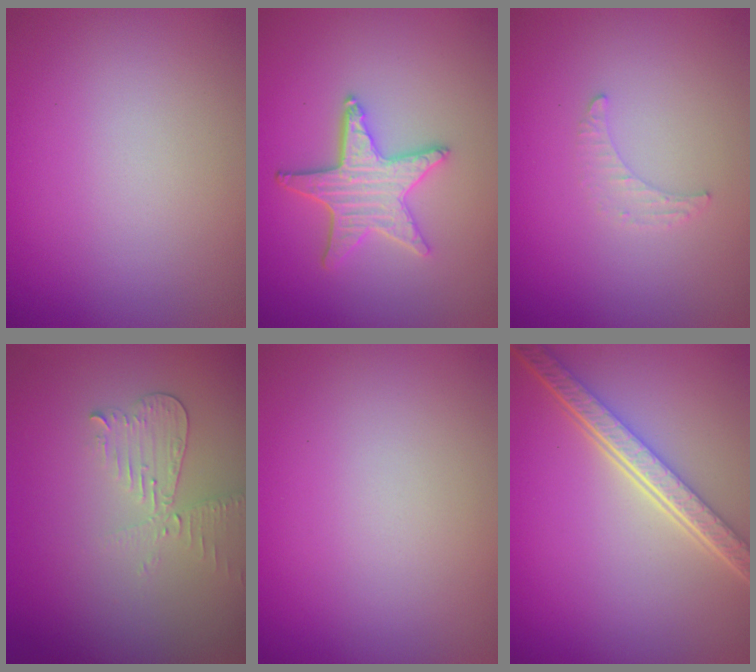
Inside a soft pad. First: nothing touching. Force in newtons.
{"total": 4.4, "press": 3.7, "slide": 2.3}
{"total": 1.1, "press": 1.1, "slide": 0.3}
{"total": 2.2, "press": 2.2, "slide": 0.2}
{"total": 0.0}
{"total": 5.6, "press": 4.2, "slide": 3.8}